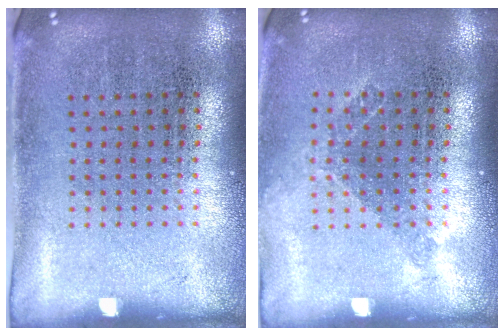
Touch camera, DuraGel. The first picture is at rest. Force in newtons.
{"total": 1.0, "press": 0.8, "slide": 0.6}